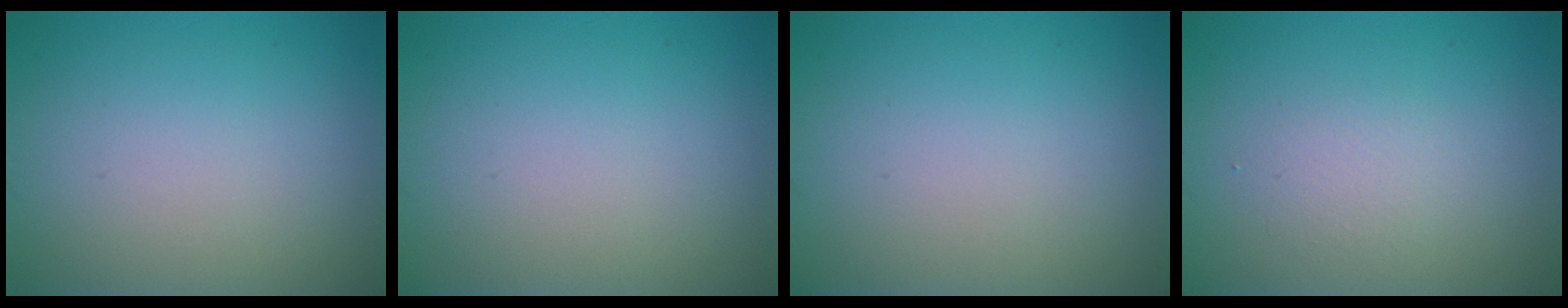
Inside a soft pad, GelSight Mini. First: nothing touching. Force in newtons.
{"total": 0.0}
{"total": 0.0}
{"total": 1.3, "press": 1.3, "slide": 0.1}